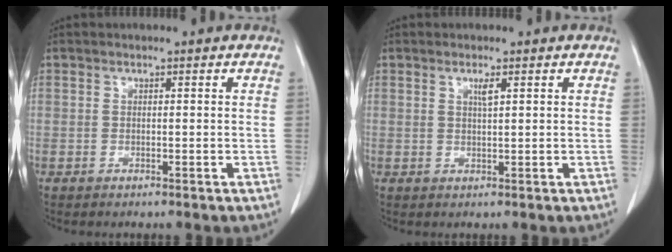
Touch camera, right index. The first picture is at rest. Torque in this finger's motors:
{"motor_torque": [0.10, -0.03, 0.03, 0.02]}